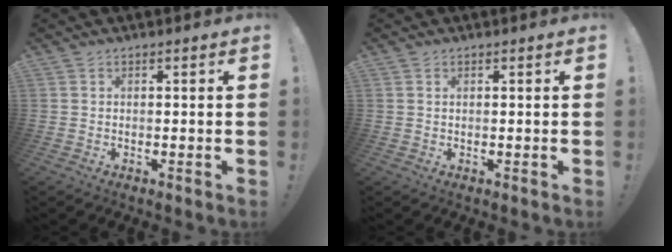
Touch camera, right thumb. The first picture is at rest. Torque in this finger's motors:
{"motor_torque": [-0.28, -0.30, -0.02, 0.11, 0.02]}